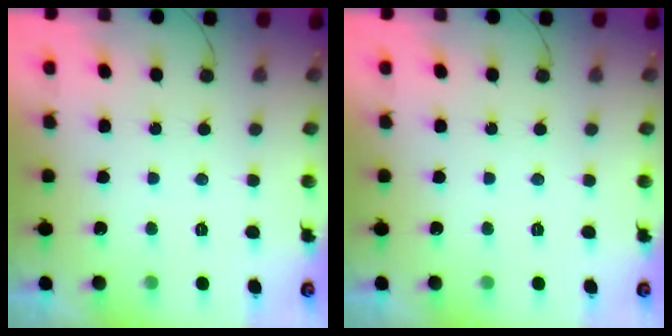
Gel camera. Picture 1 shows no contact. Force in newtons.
{"total": 0.0}